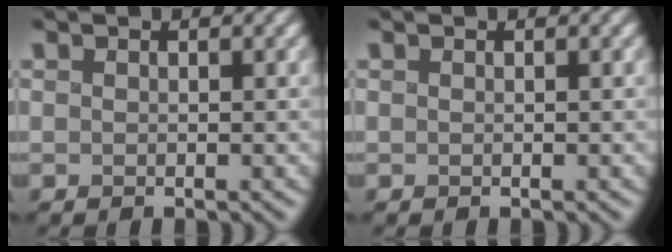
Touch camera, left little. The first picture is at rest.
{"total": 0.0}